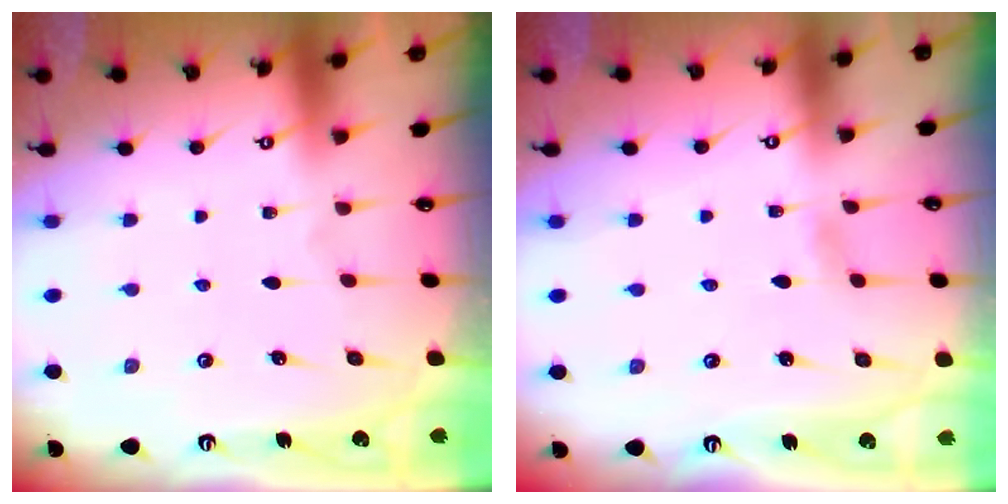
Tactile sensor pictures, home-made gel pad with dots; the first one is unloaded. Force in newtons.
{"total": 2.7, "press": 2.7, "slide": 0.4}